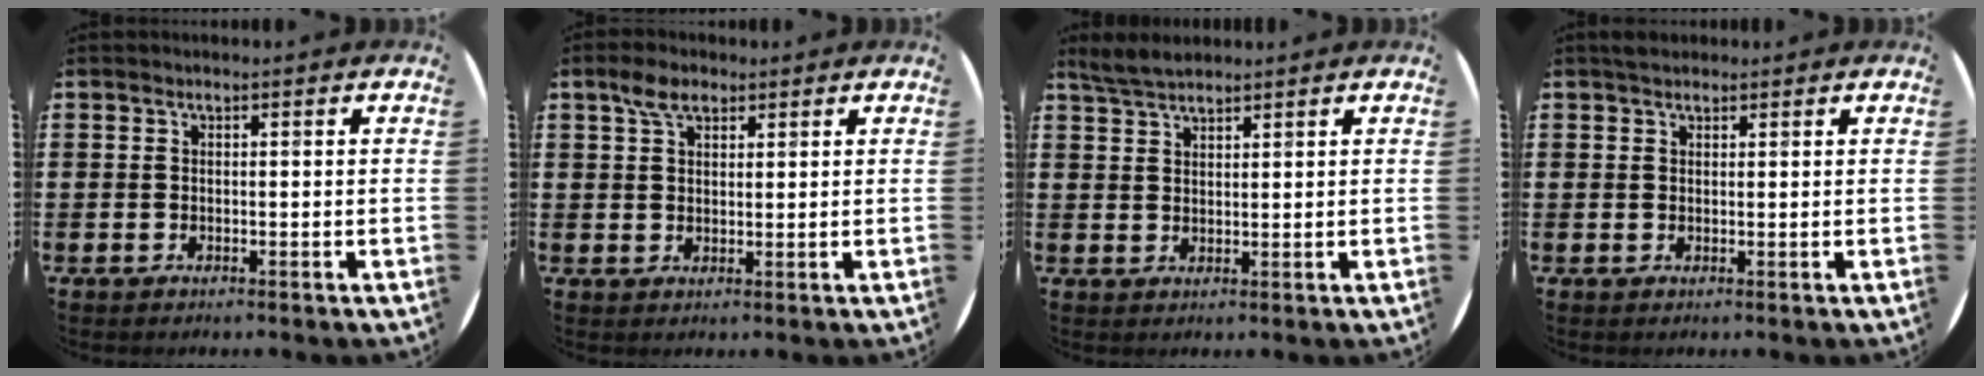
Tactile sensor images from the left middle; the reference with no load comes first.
{"total": 3.8, "force": [2.6, 1.9, 2.0], "torque": [-0.035, 0.006, 0.045]}
{"total": 3.2, "force": [2.9, 0.7, 1.1], "torque": [-0.026, 0.001, 0.054]}
{"total": 1.2, "force": [1.1, 0.5, 0.1], "torque": [0.005, 0.002, 0.018]}